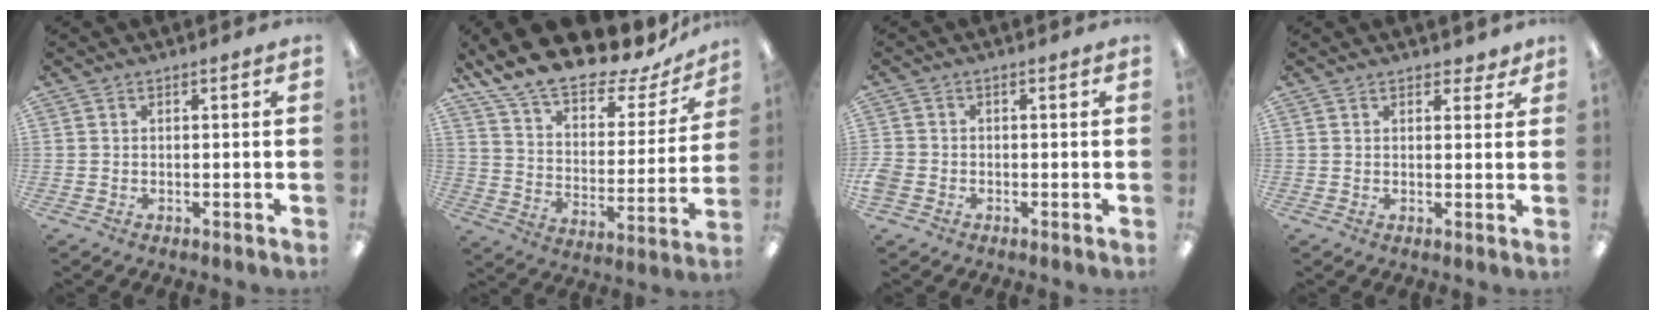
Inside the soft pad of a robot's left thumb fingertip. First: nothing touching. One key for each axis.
{"total": 16.7, "fx": 14.4, "fy": 5.5, "fz": 6.2, "tx": -0.125, "ty": -0.108, "tz": 0.254}
{"total": 2.7, "fx": -1.3, "fy": 2.1, "fz": 1.0, "tx": -0.020, "ty": 0.003, "tz": -0.024}
{"total": 2.2, "fx": 1.8, "fy": 1.2, "fz": 0.6, "tx": 0.004, "ty": -0.006, "tz": 0.030}